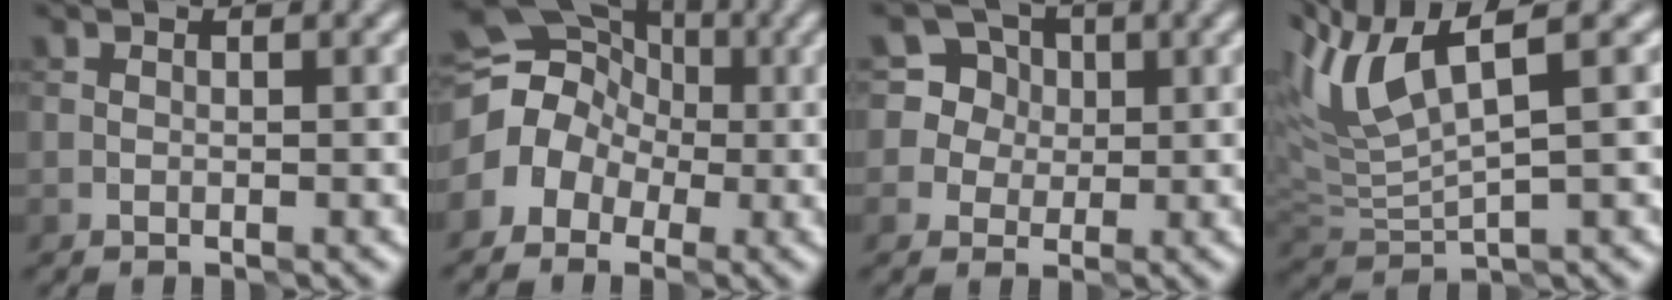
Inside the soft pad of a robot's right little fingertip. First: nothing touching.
{"total": 6.3, "force": [-0.8, 5.5, 3.0], "torque": [-0.030, 0.008, -0.029]}
{"total": 7.3, "force": [2.5, 6.6, 1.7], "torque": [-0.050, 0.042, 0.033]}
{"total": 7.0, "force": [3.4, 1.7, 5.9], "torque": [-0.130, 0.017, 0.070]}